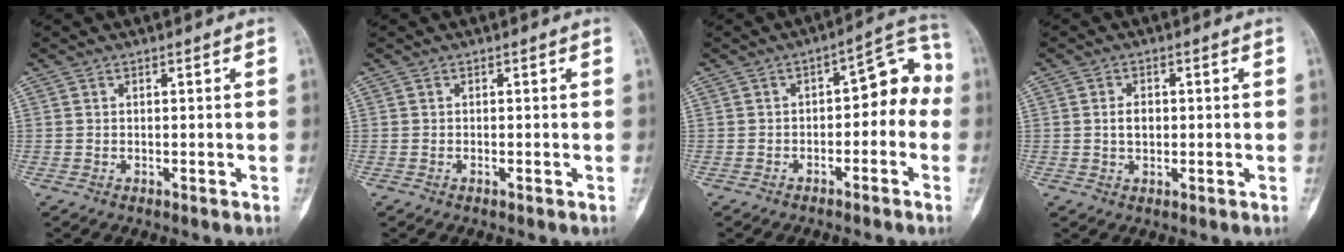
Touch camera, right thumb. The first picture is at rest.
{"total": 0.0}
{"total": 8.9, "force": [-1.7, 5.1, 7.0], "torque": [-0.051, 0.054, -0.032]}
{"total": 2.9, "force": [0.1, 2.0, 2.1], "torque": [-0.029, 0.004, 0.000]}